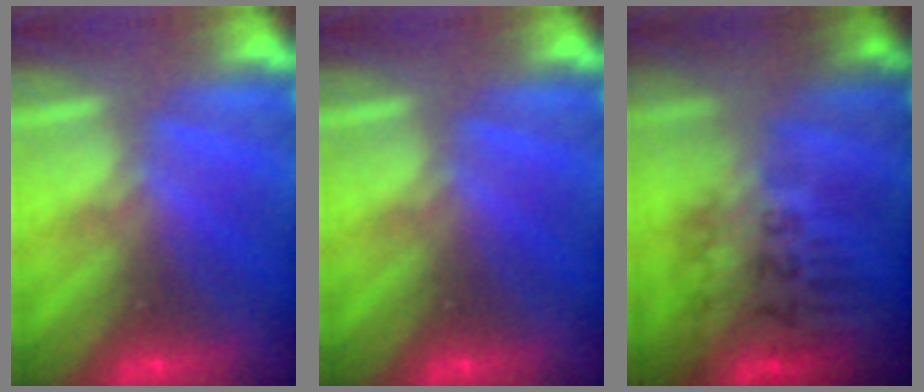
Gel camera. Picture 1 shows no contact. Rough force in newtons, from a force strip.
{"total": 0.0}
{"total": 2.9}